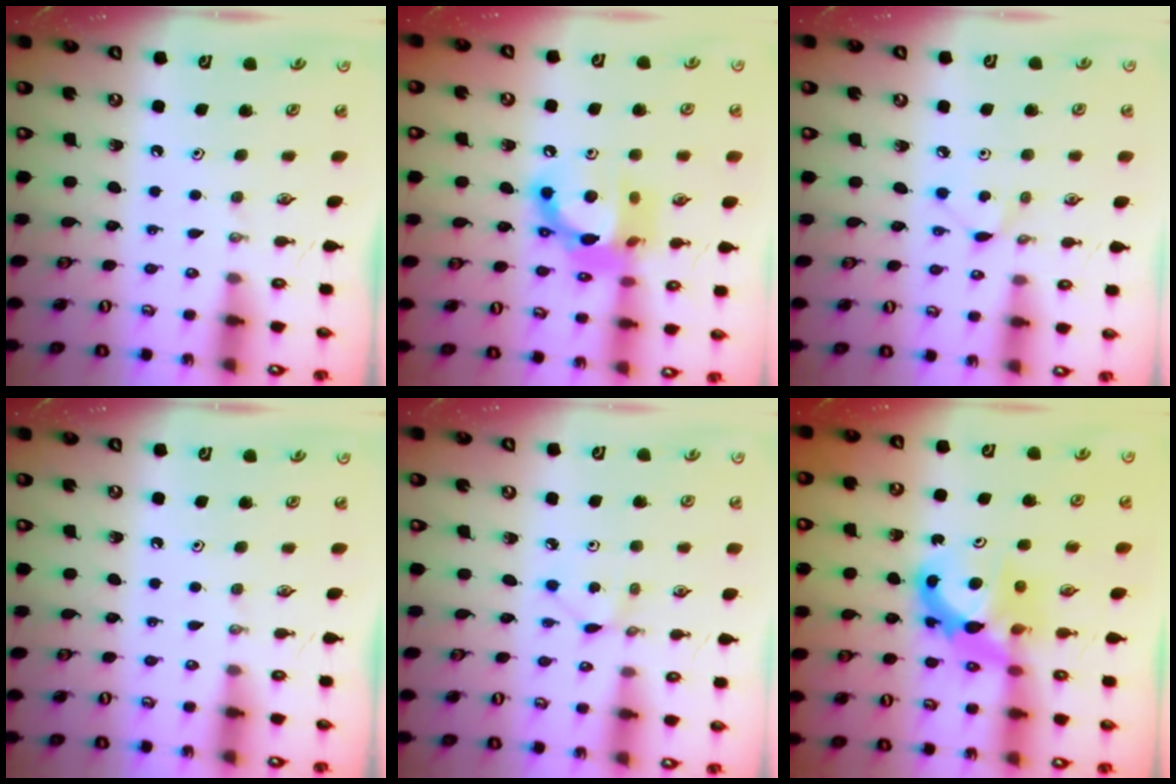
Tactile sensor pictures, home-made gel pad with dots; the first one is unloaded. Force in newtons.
{"total": 14.3, "press": 14.3, "slide": 1.1}
{"total": 4.8, "press": 4.7, "slide": 0.7}
{"total": 0.0}
{"total": 2.7, "press": 2.6, "slide": 0.3}
{"total": 8.5, "press": 8.5, "slide": 0.6}